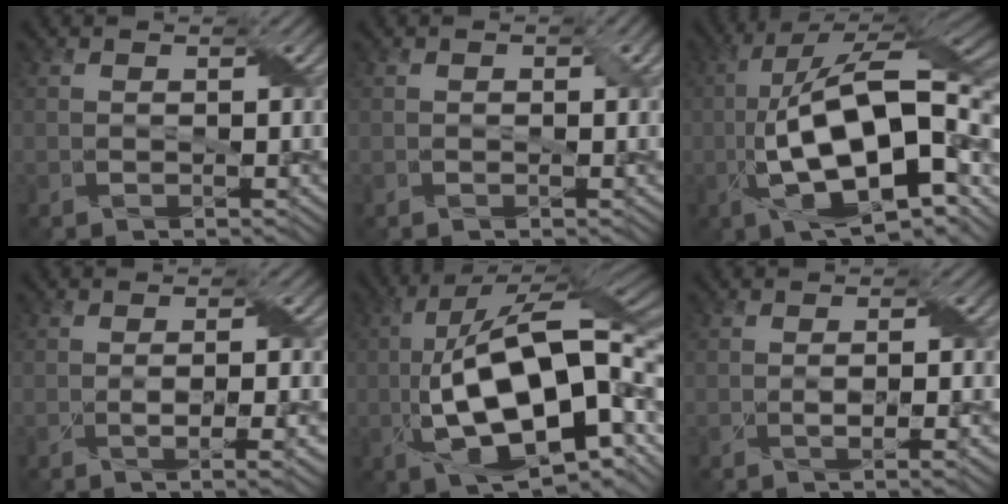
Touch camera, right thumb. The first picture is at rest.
{"total": 0.6, "force": [0.0, 0.3, 0.6], "torque": [-0.006, 0.000, 0.000]}
{"total": 18.8, "force": [-4.5, 7.6, 16.6], "torque": [-0.281, 0.005, -0.073]}
{"total": 3.3, "force": [-0.9, 0.4, 3.2], "torque": [-0.058, 0.002, -0.011]}
{"total": 19.9, "force": [-2.7, 7.9, 18.1], "torque": [-0.311, 0.009, -0.044]}
{"total": 2.5, "force": [-0.7, 0.3, 2.4], "torque": [-0.045, 0.004, -0.010]}